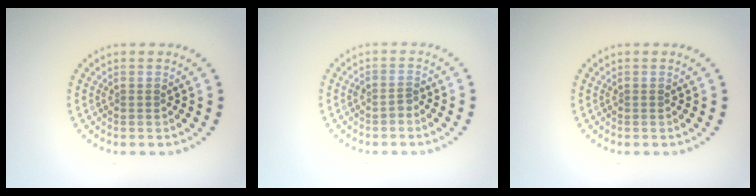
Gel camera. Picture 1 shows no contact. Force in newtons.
{"total": 1.0, "press": 0.8, "slide": 0.6}
{"total": 0.0}